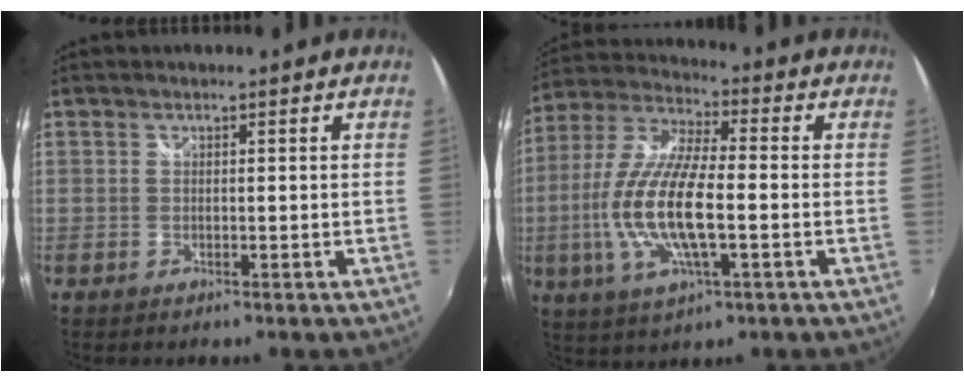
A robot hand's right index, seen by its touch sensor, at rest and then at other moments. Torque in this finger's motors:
{"motor_torque": [1.29, -0.85, 1.05, 0.21]}